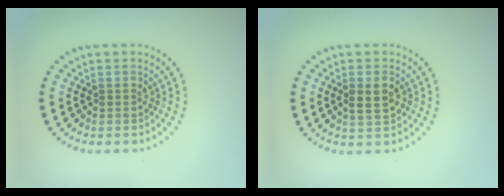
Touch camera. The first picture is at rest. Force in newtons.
{"total": 2.4, "press": 2.3, "slide": 0.6}